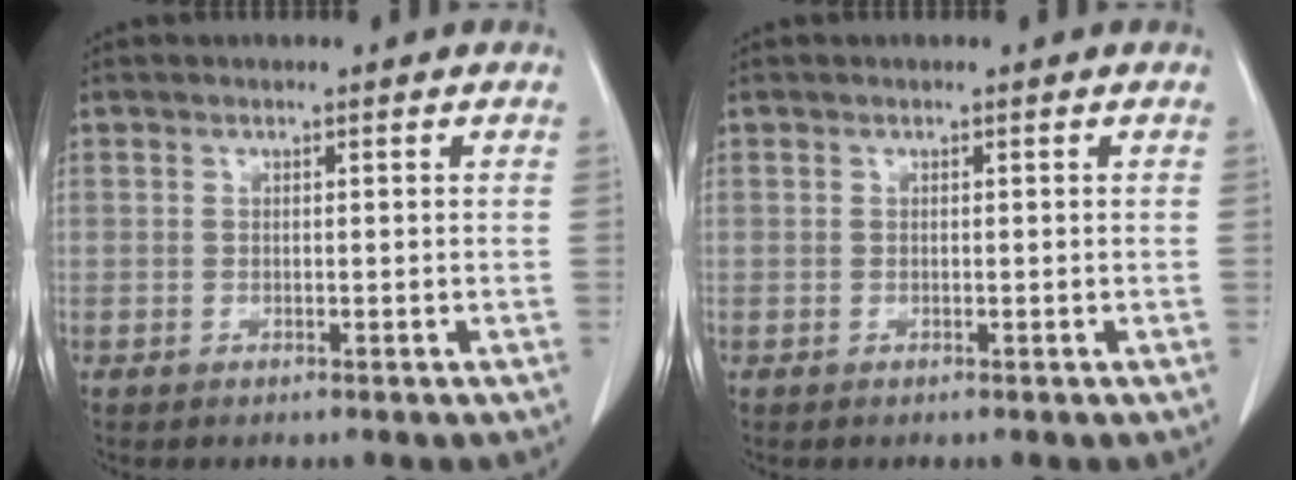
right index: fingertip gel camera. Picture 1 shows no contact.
{"total": 0.0}